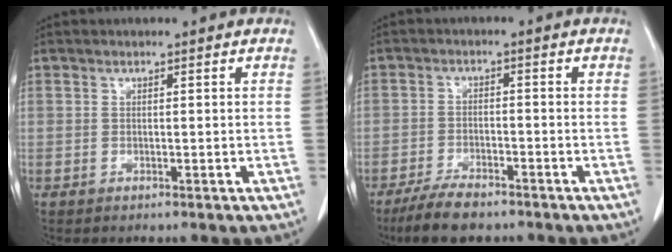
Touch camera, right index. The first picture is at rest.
{"total": 6.3, "force": [-5.1, 2.0, 3.1], "torque": [-0.060, -0.009, -0.091]}